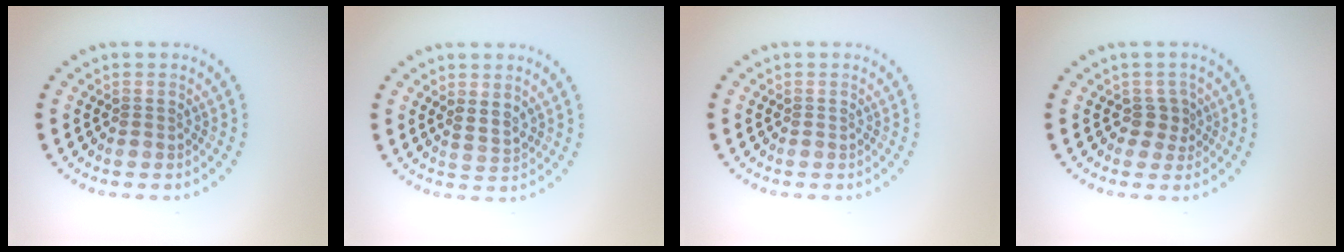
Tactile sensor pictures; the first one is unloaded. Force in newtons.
{"total": 1.6, "press": 1.3, "slide": 1.0}
{"total": 0.0}
{"total": 1.6, "press": 1.2, "slide": 1.0}